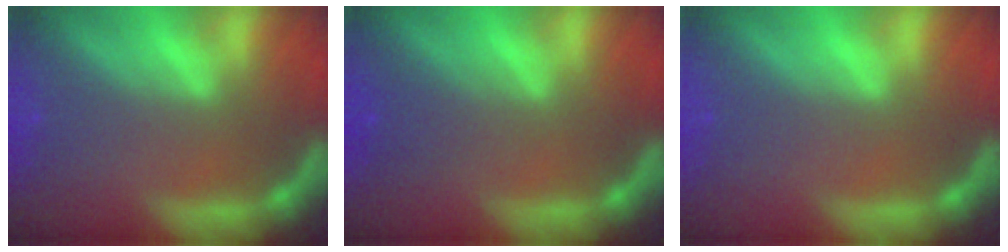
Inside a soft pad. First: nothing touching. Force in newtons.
{"total": 2.0}
{"total": 0.0}